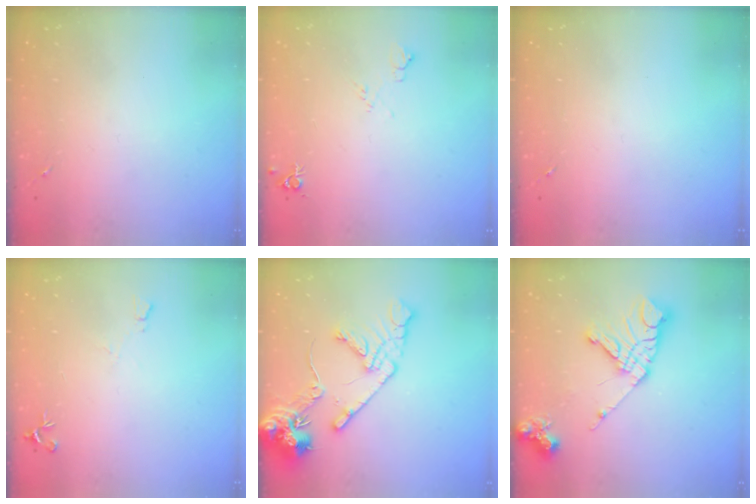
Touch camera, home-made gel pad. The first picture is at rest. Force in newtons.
{"total": 6.5, "press": 6.4, "slide": 1.0}
{"total": 0.0}
{"total": 4.4, "press": 4.3, "slide": 0.9}
{"total": 15.4, "press": 15.2, "slide": 2.2}
{"total": 16.4, "press": 16.3, "slide": 1.9}